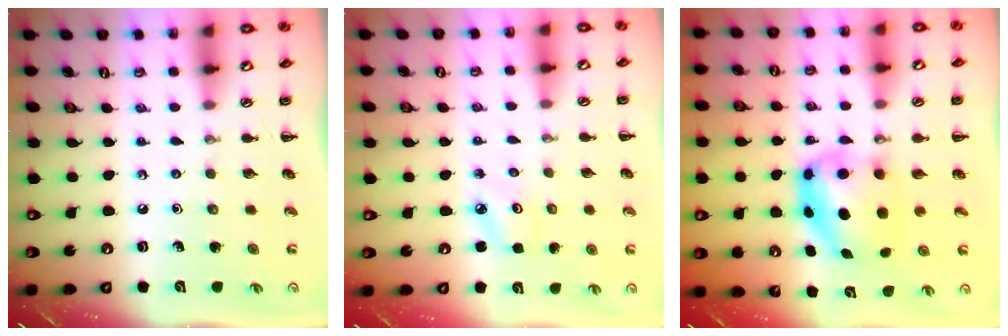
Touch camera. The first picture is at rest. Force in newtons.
{"total": 3.1, "press": 3.0, "slide": 0.5}
{"total": 7.4, "press": 7.3, "slide": 1.2}